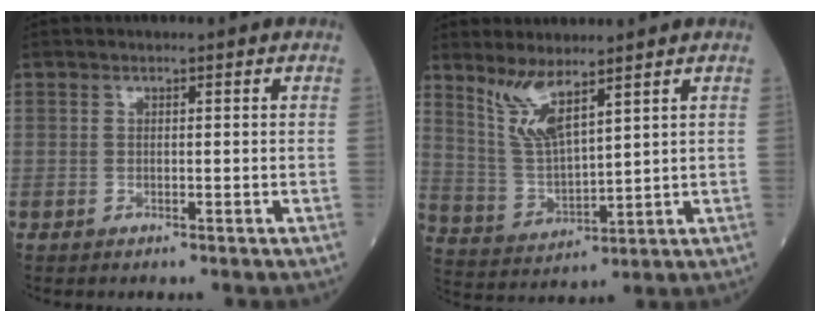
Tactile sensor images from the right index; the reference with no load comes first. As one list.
[{"total": 7.1, "force": [5.1, 1.0, 4.8], "torque": [-0.108, -0.014, 0.114]}]